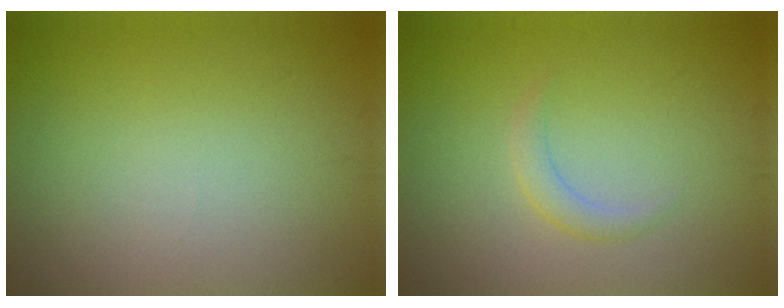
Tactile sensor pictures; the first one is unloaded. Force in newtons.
{"total": 1.4, "press": 1.4, "slide": 0.1}